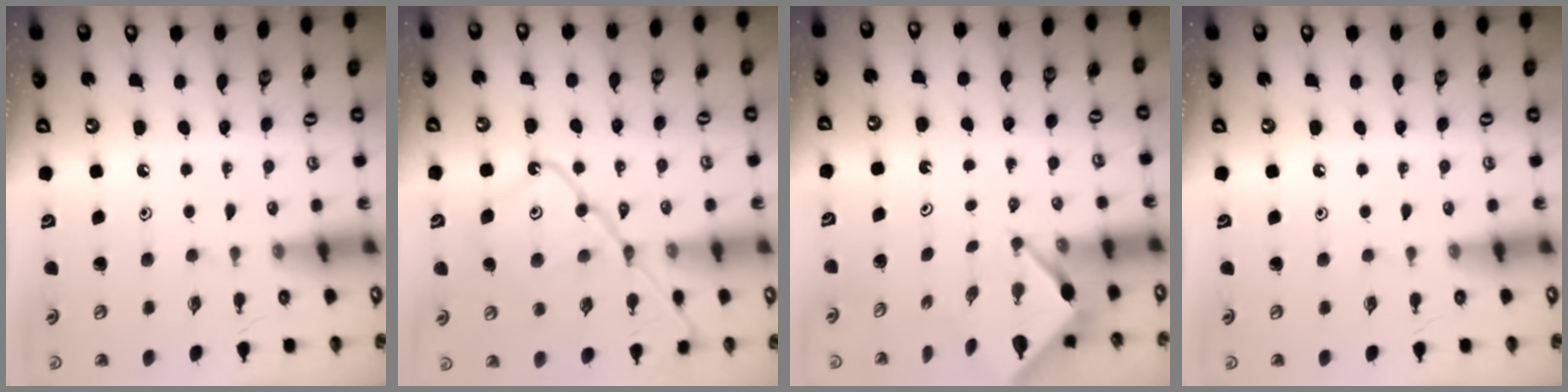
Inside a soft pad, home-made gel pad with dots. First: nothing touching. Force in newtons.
{"total": 16.1, "press": 16.0, "slide": 1.6}
{"total": 3.1, "press": 3.1, "slide": 0.3}
{"total": 0.0}